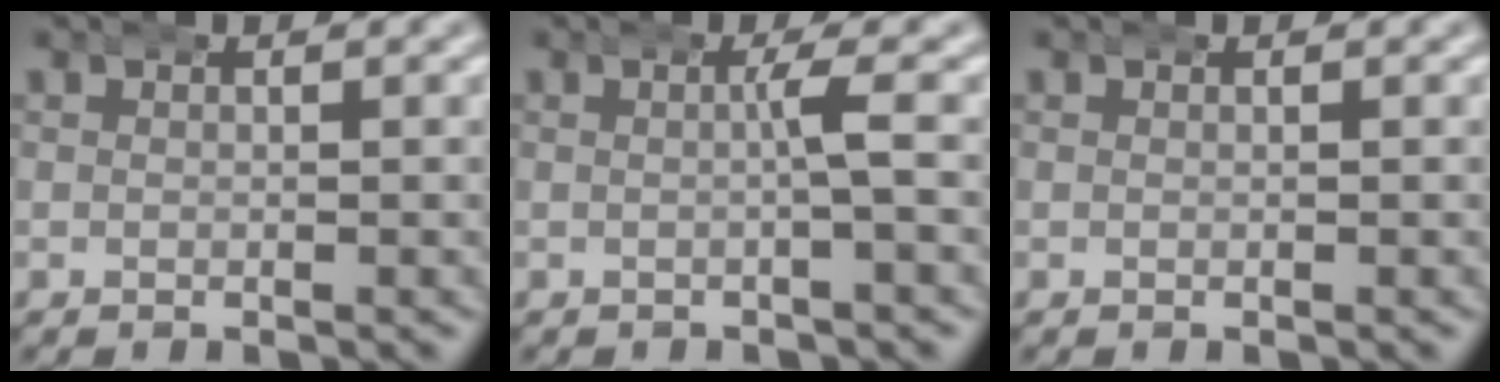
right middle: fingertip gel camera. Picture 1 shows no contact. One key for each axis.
{"total": 1.2, "fx": -0.2, "fy": -0.6, "fz": 1.0, "tx": -0.018, "ty": 0.000, "tz": -0.003}
{"total": 0.0}